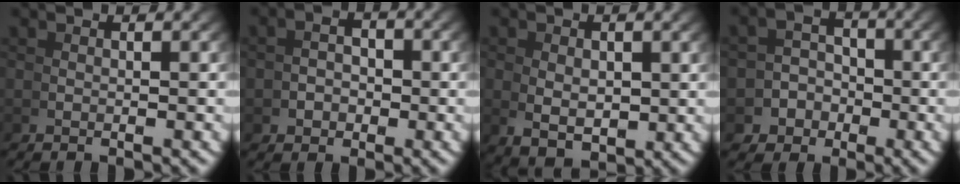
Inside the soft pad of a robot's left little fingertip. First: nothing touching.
{"total": 1.9, "force": [-0.5, 1.5, 1.1], "torque": [-0.006, -0.004, -0.009]}
{"total": 3.7, "force": [-0.8, 2.3, 2.8], "torque": [-0.059, -0.032, 0.011]}
{"total": 6.1, "force": [-2.4, 5.4, 1.8], "torque": [-0.028, -0.014, -0.045]}